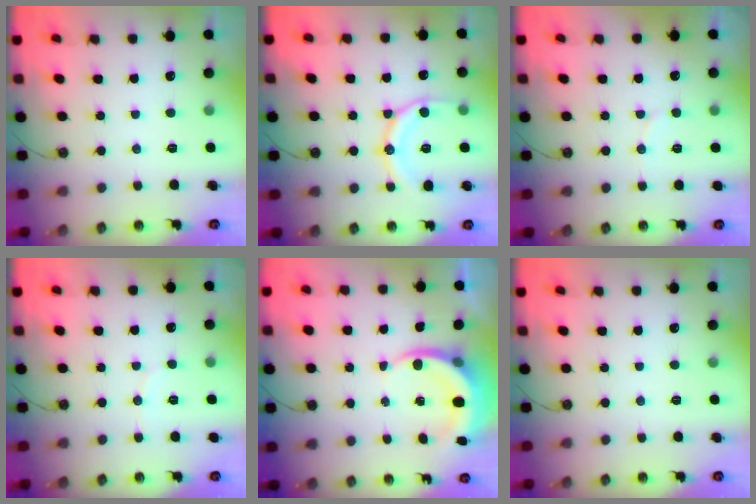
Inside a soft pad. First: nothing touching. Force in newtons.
{"total": 13.5, "press": 13.4, "slide": 1.5}
{"total": 4.0, "press": 3.9, "slide": 1.0}
{"total": 2.3, "press": 2.3, "slide": 0.2}
{"total": 6.3, "press": 6.3, "slide": 0.3}
{"total": 0.0}